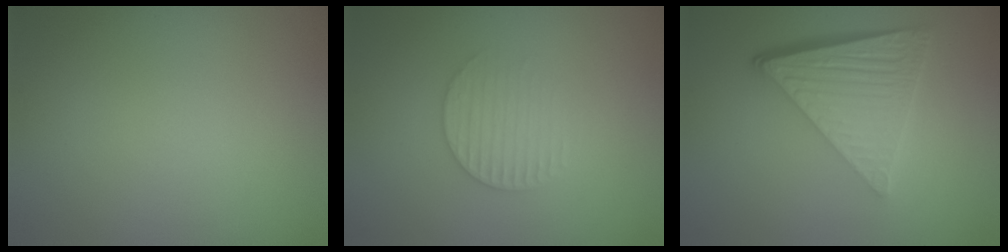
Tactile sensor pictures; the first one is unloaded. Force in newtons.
{"total": 2.2, "press": 2.1, "slide": 0.5}
{"total": 6.6, "press": 4.3, "slide": 4.9}